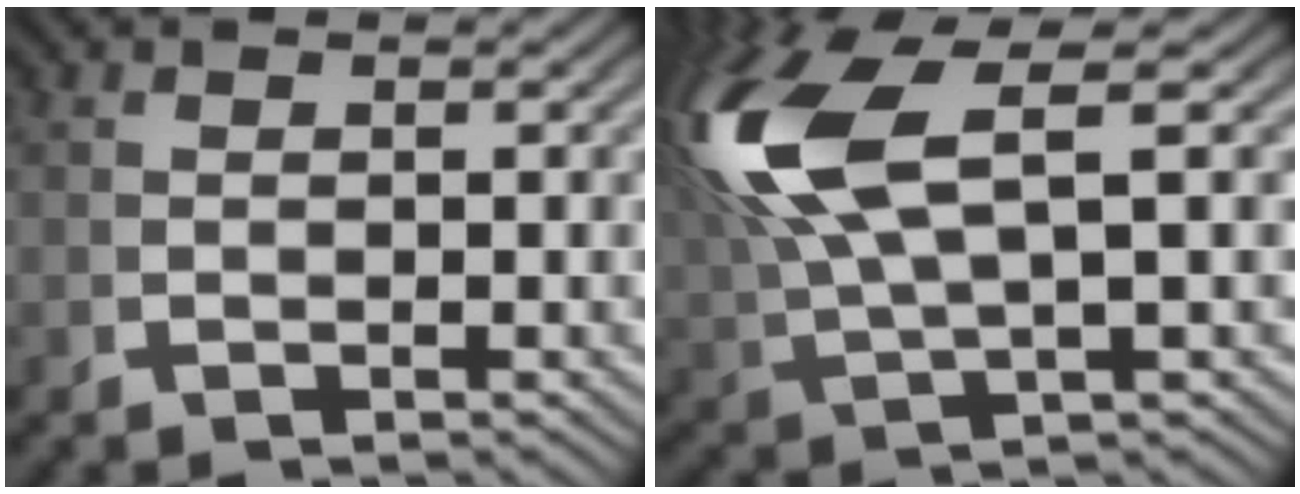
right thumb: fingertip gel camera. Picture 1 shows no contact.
{"total": 10.3, "force": [2.0, 5.7, 8.3], "torque": [-0.189, -0.008, 0.043]}